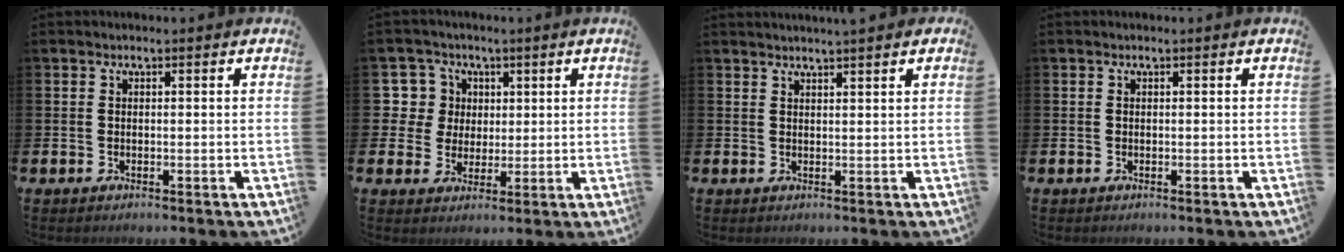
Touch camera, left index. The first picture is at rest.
{"total": 6.1, "force": [2.4, 5.5, 0.7], "torque": [-0.030, 0.006, 0.042]}
{"total": 1.9, "force": [1.9, -0.3, 0.2], "torque": [0.002, -0.009, 0.032]}
{"total": 0.0}